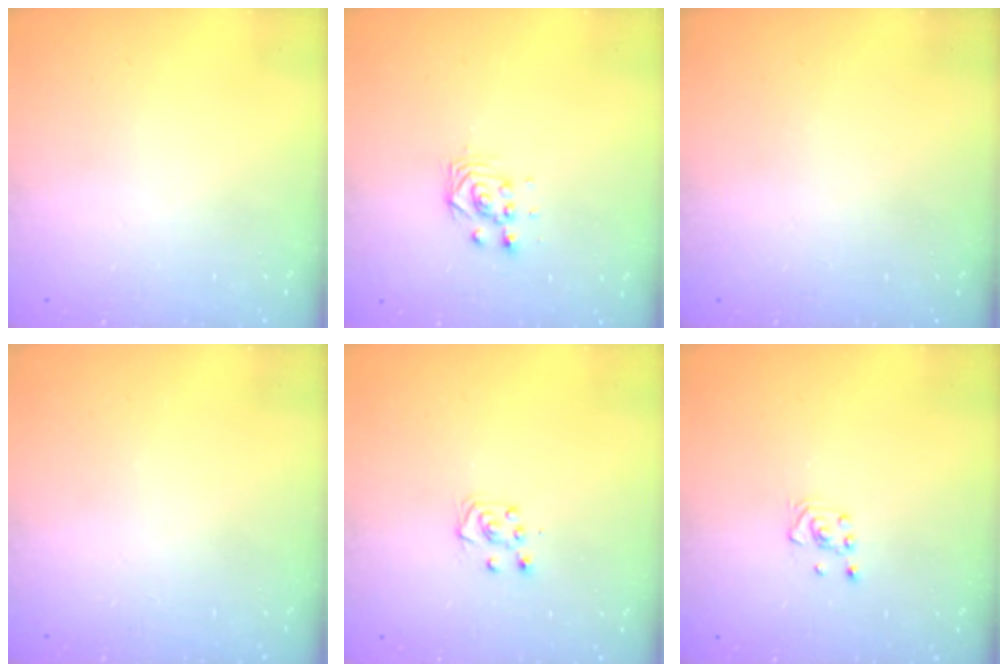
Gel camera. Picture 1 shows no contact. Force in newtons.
{"total": 3.0, "press": 3.0, "slide": 0.0}
{"total": 0.0}
{"total": 0.0}
{"total": 5.0, "press": 4.9, "slide": 0.6}
{"total": 2.6, "press": 2.4, "slide": 1.0}